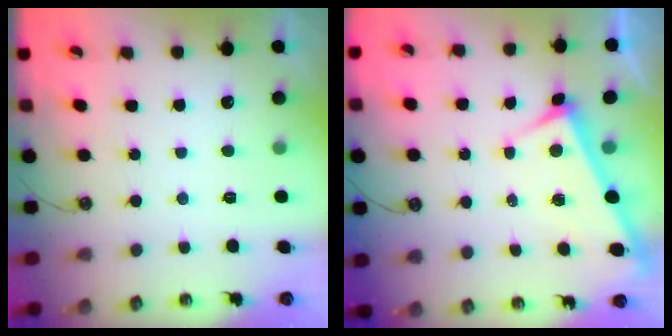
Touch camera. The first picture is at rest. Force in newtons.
{"total": 4.8, "press": 4.8, "slide": 0.5}